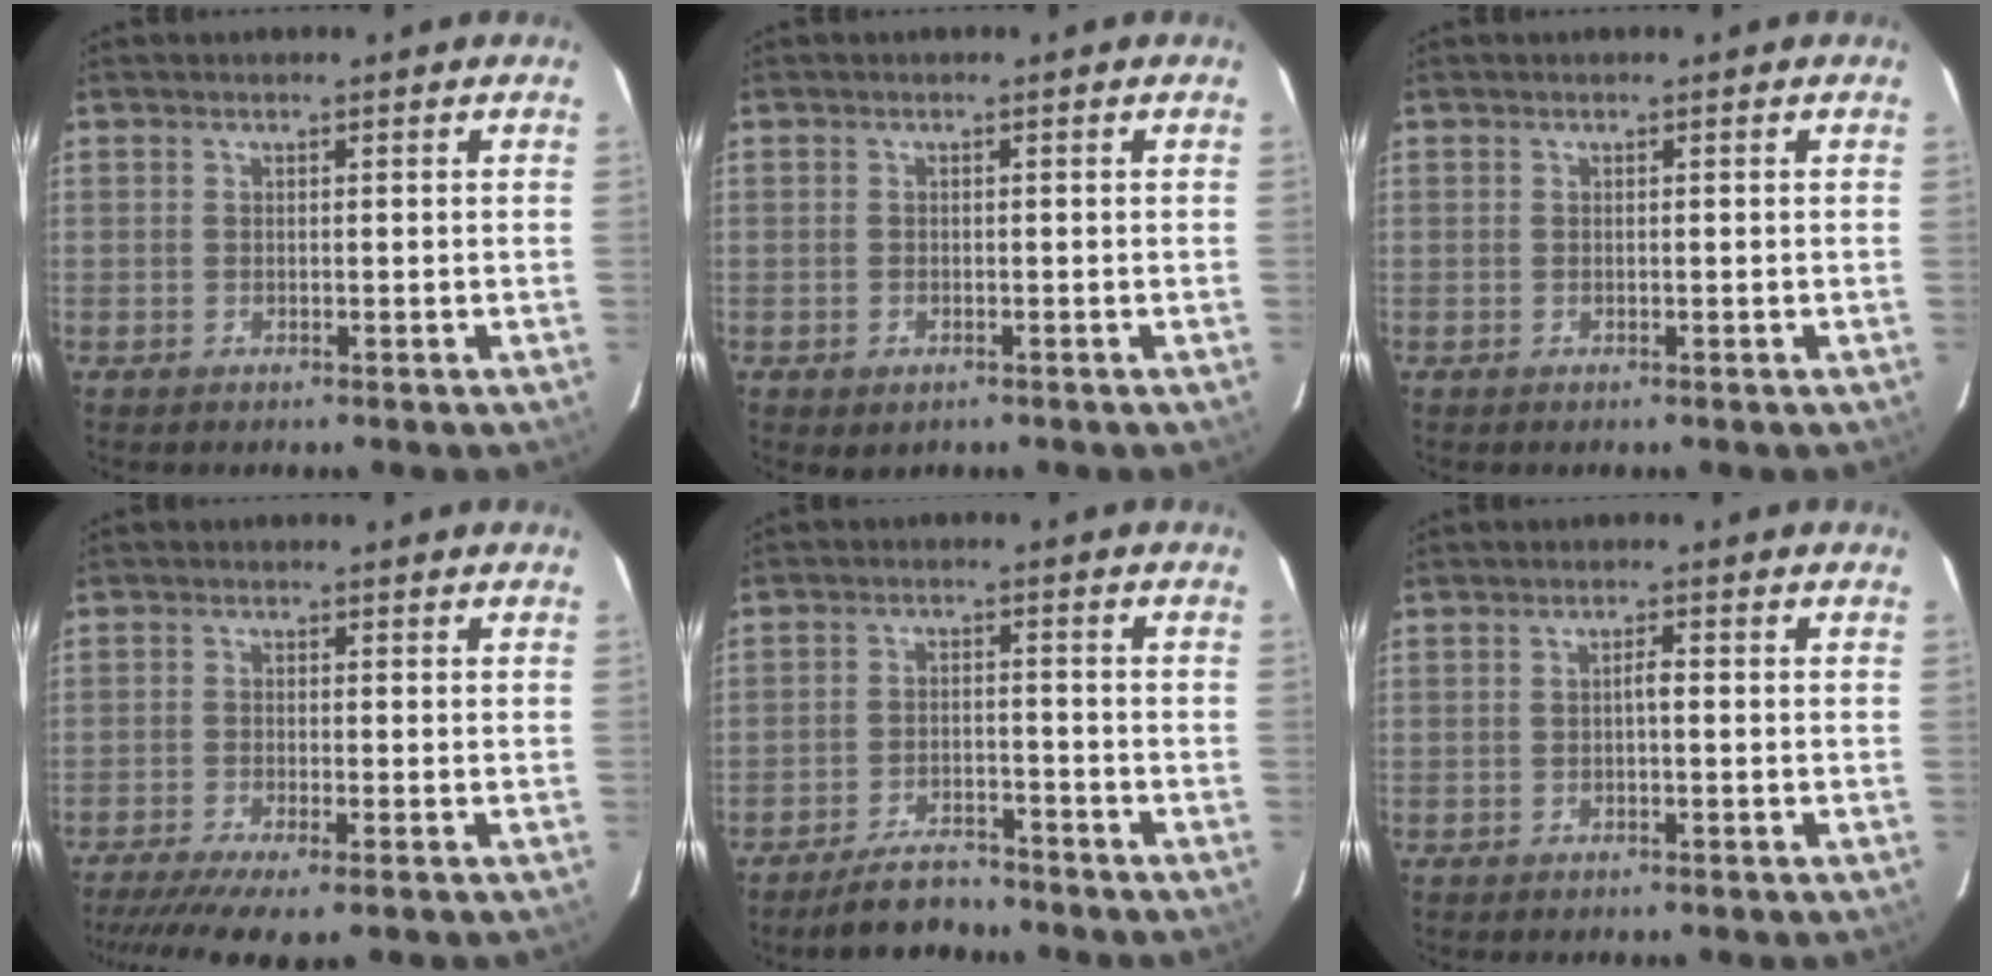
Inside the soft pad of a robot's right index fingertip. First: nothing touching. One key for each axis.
{"total": 1.4, "fx": -0.7, "fy": 1.0, "fz": 0.7, "tx": -0.011, "ty": 0.001, "tz": 0.001}
{"total": 0.0}
{"total": 8.4, "fx": -6.3, "fy": 0.8, "fz": 5.5, "tx": -0.088, "ty": -0.015, "tz": -0.103}
{"total": 5.8, "fx": -5.2, "fy": 1.9, "fz": 1.5, "tx": -0.031, "ty": -0.007, "tz": -0.088}
{"total": 1.3, "fx": -0.2, "fy": 0.2, "fz": 1.2, "tx": -0.020, "ty": 0.003, "tz": -0.005}